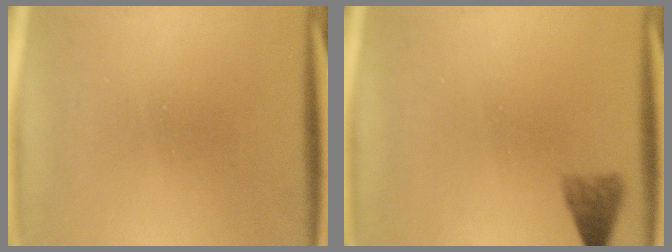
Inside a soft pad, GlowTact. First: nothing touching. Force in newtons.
{"total": 2.9}